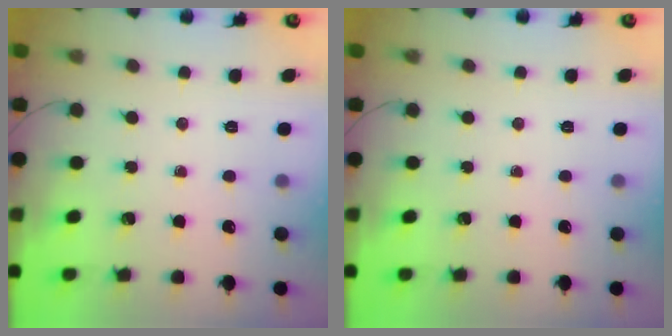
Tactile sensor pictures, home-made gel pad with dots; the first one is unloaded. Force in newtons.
{"total": 0.0}